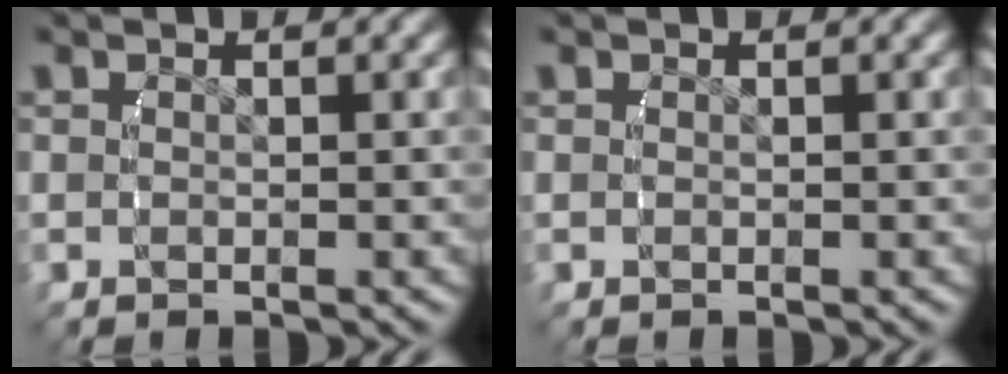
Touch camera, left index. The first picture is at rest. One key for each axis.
{"total": 0.0}